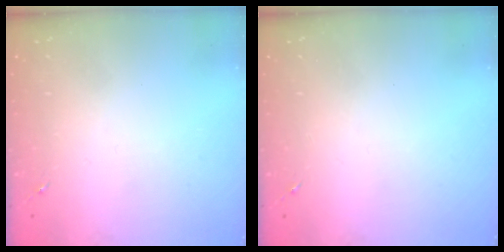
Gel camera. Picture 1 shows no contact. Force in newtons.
{"total": 0.0}